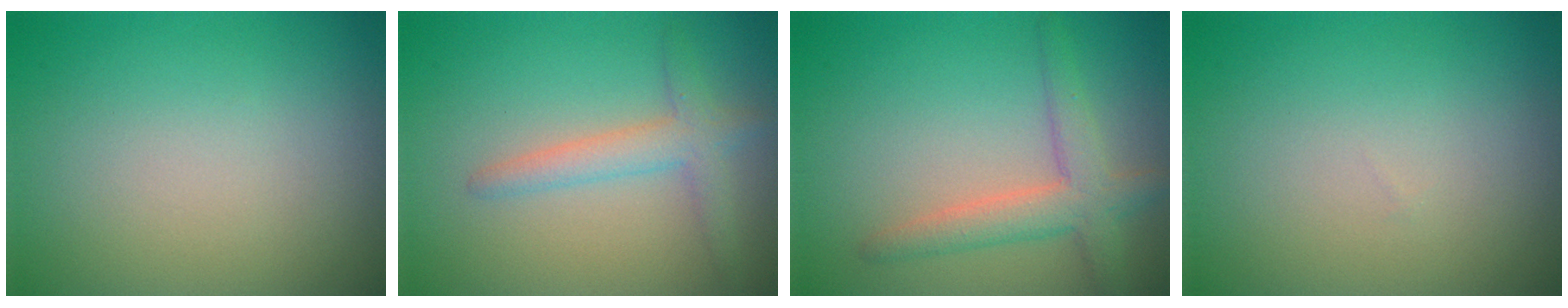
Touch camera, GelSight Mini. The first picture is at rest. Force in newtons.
{"total": 2.7, "press": 2.6, "slide": 0.1}
{"total": 3.5, "press": 3.5, "slide": 0.2}
{"total": 0.0}